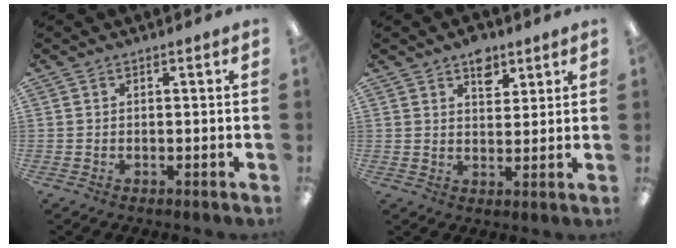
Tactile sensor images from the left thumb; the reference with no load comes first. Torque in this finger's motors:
{"motor_torque": [0.72, 0.45, 0.84, -0.41, 0.06]}